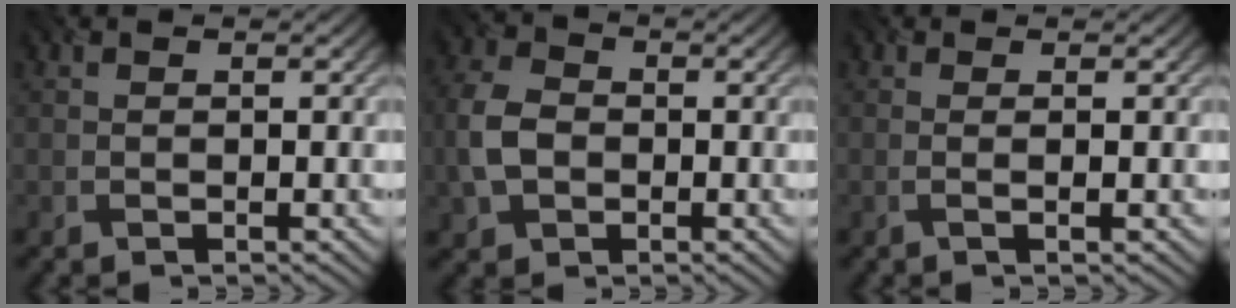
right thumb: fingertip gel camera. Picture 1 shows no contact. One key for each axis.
{"total": 5.8, "fx": -0.9, "fy": 4.4, "fz": 3.6, "tx": -0.103, "ty": -0.001, "tz": -0.026}
{"total": 1.3, "fx": 0.0, "fy": 0.1, "fz": 1.3, "tx": -0.026, "ty": 0.004, "tz": -0.006}